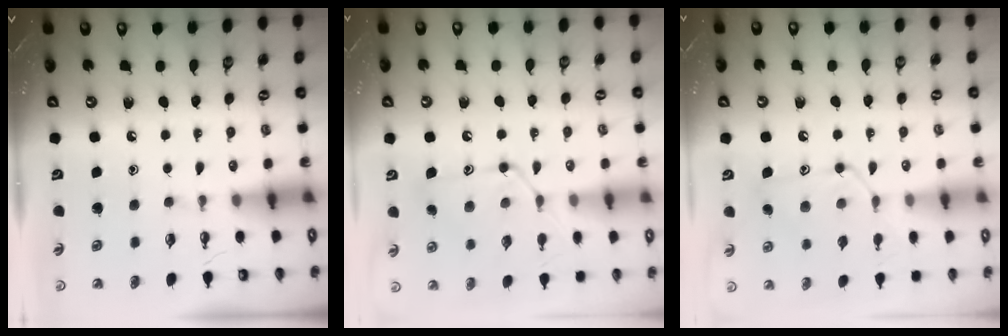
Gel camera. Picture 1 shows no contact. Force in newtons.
{"total": 12.9, "press": 12.9, "slide": 0.9}
{"total": 12.2, "press": 12.2, "slide": 0.8}